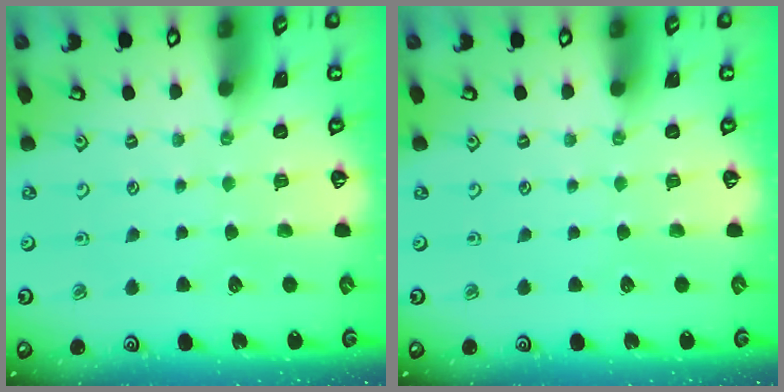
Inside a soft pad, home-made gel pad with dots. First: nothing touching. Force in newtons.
{"total": 0.0}